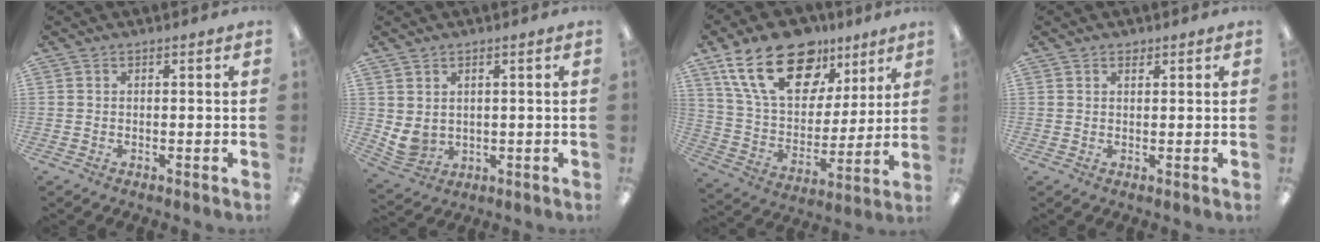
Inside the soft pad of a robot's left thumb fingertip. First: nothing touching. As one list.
[{"total": 4.2, "force": [1.7, 3.5, 1.7], "torque": [-0.052, -0.012, 0.034]}, {"total": 22.7, "force": [13.7, 12.9, 12.8], "torque": [-0.220, -0.061, 0.248]}, {"total": 1.1, "force": [0.9, 0.7, 0.0], "torque": [0.007, -0.003, 0.015]}]